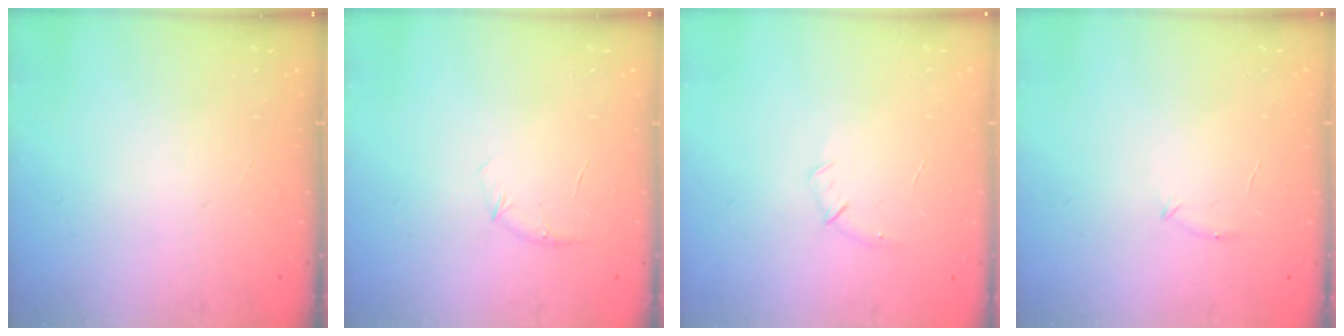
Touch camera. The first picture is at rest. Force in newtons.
{"total": 5.2, "press": 5.0, "slide": 1.5}
{"total": 5.1, "press": 4.9, "slide": 1.4}
{"total": 4.7, "press": 4.5, "slide": 1.3}